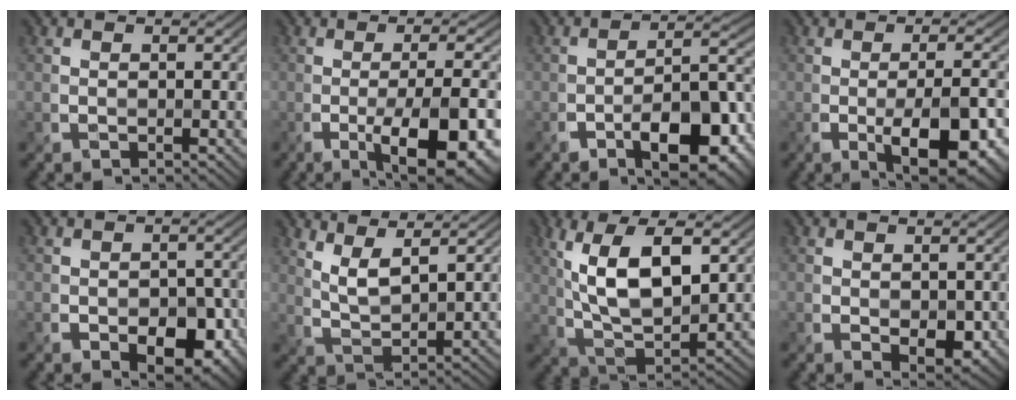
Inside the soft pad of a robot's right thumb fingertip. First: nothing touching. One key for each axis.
{"total": 11.4, "fx": -4.5, "fy": 3.1, "fz": 10.0, "tx": -0.145, "ty": -0.003, "tz": -0.061}
{"total": 11.5, "fx": -6.1, "fy": 4.3, "fz": 8.8, "tx": -0.130, "ty": 0.000, "tz": -0.099}
{"total": 9.7, "fx": -3.4, "fy": 3.2, "fz": 8.5, "tx": -0.133, "ty": -0.011, "tz": -0.041}
{"total": 6.6, "fx": -2.8, "fy": 4.0, "fz": 4.5, "tx": -0.066, "ty": -0.018, "tz": -0.030}
{"total": 4.4, "fx": 3.0, "fy": 0.8, "fz": 3.1, "tx": -0.076, "ty": -0.003, "tz": 0.070}
{"total": 11.3, "fx": 3.8, "fy": 4.7, "fz": 9.5, "tx": -0.195, "ty": 0.004, "tz": 0.077}
{"total": 2.6, "fx": -0.3, "fy": 1.7, "fz": 1.9, "tx": -0.034, "ty": -0.014, "tz": 0.004}